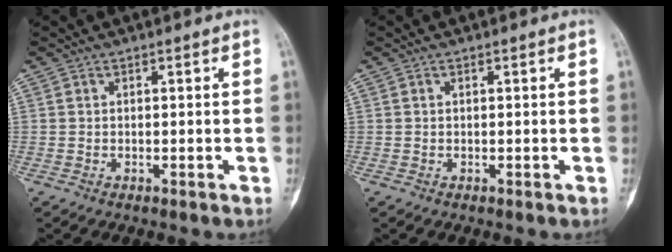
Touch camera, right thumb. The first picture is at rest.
{"total": 0.0}